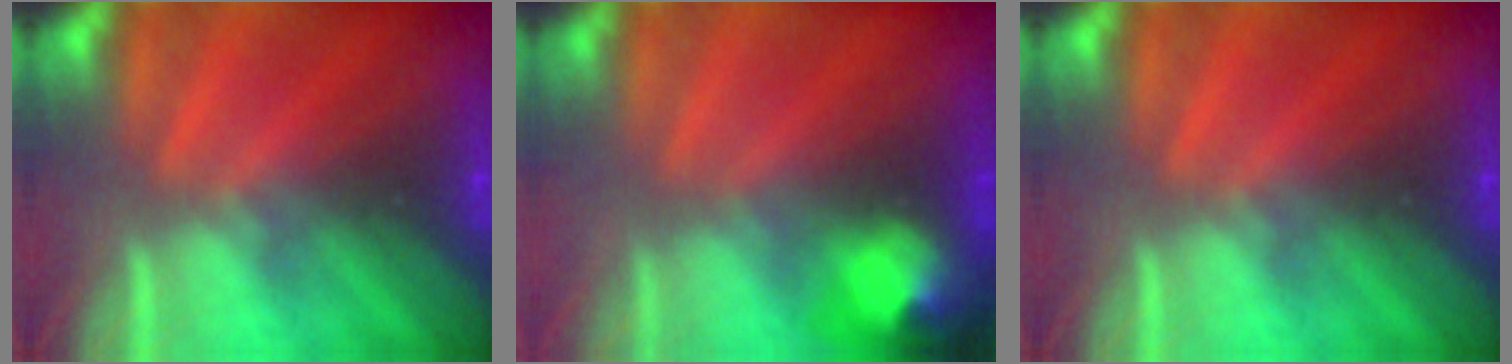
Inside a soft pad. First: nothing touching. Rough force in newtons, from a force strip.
{"total": 5.9}
{"total": 0.0}